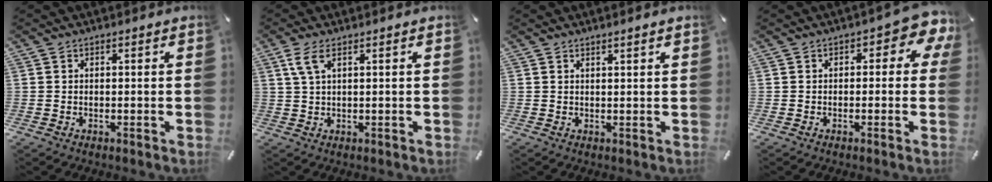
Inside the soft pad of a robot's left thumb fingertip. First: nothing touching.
{"total": 4.5, "force": [2.0, 1.5, 3.7], "torque": [-0.080, 0.003, 0.035]}
{"total": 1.2, "force": [1.0, -0.4, 0.4], "torque": [-0.008, -0.005, 0.020]}
{"total": 5.7, "force": [1.4, 3.0, 4.7], "torque": [-0.061, -0.003, 0.017]}